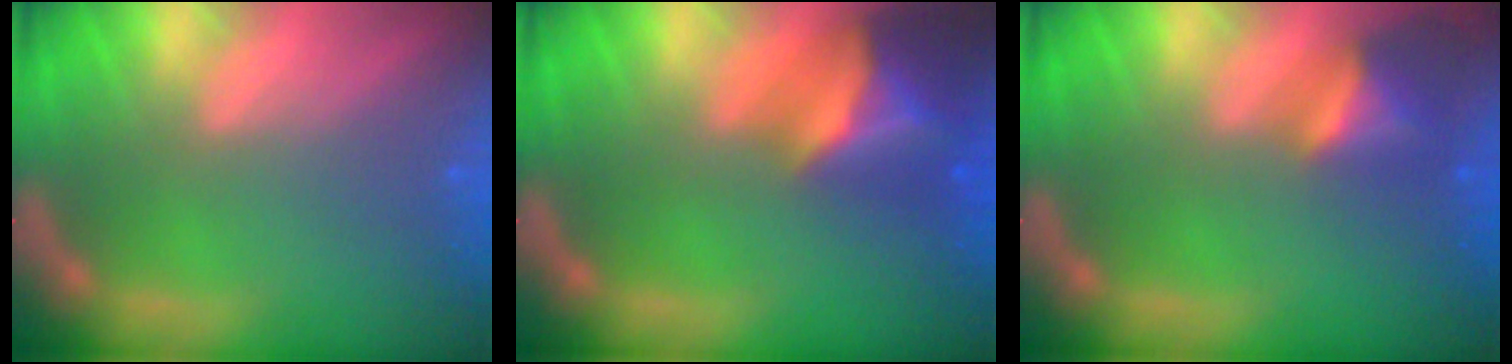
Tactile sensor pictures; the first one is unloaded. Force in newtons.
{"total": 7.5}
{"total": 4.0}